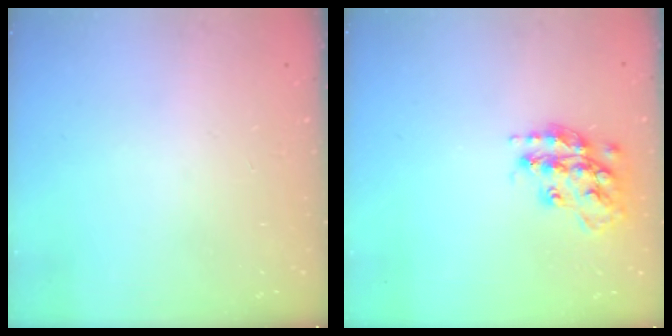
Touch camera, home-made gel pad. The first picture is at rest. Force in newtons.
{"total": 16.3, "press": 16.3, "slide": 0.8}